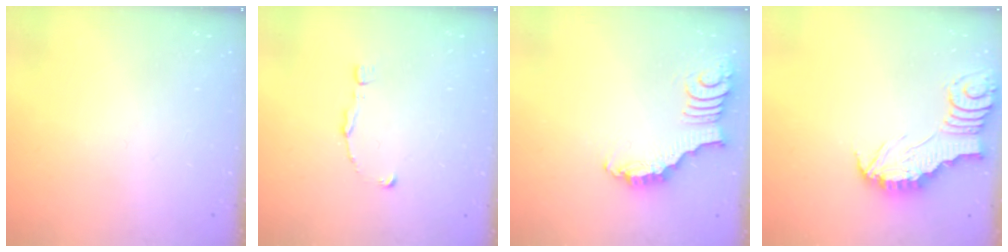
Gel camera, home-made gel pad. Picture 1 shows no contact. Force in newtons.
{"total": 0.9, "press": 0.9, "slide": 0.0}
{"total": 2.9, "press": 2.8, "slide": 0.4}
{"total": 2.6, "press": 2.6, "slide": 0.2}